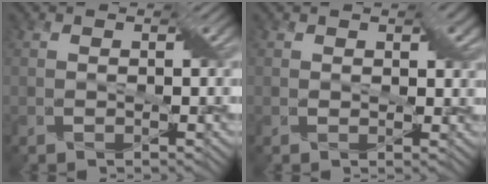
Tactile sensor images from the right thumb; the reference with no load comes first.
{"total": 1.2, "force": [0.6, 0.8, 0.6], "torque": [-0.007, 0.001, 0.005]}